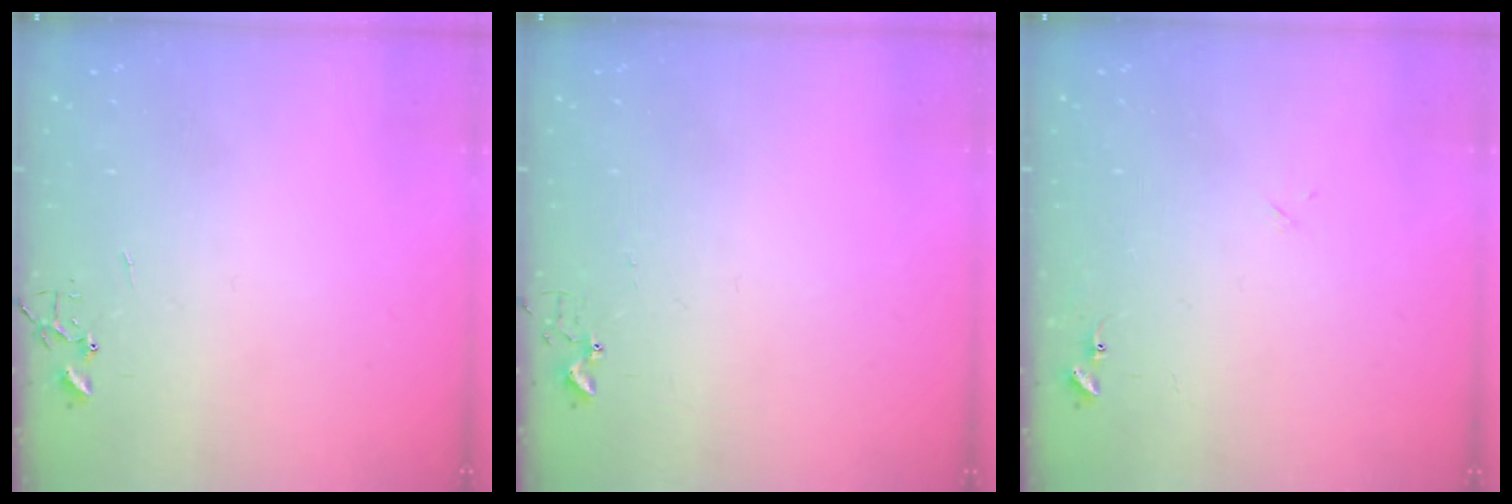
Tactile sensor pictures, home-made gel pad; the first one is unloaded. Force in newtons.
{"total": 2.7, "press": 2.7, "slide": 0.3}
{"total": 7.8, "press": 7.8, "slide": 0.6}